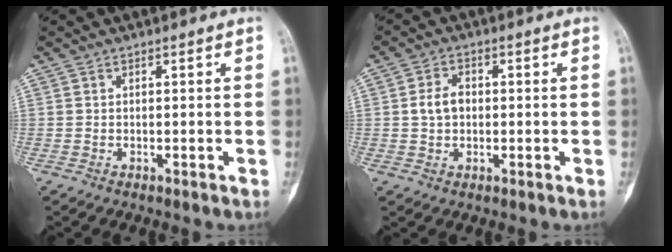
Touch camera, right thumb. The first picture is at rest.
{"total": 4.3, "force": [0.2, 3.2, 2.9], "torque": [-0.051, 0.011, 0.000]}